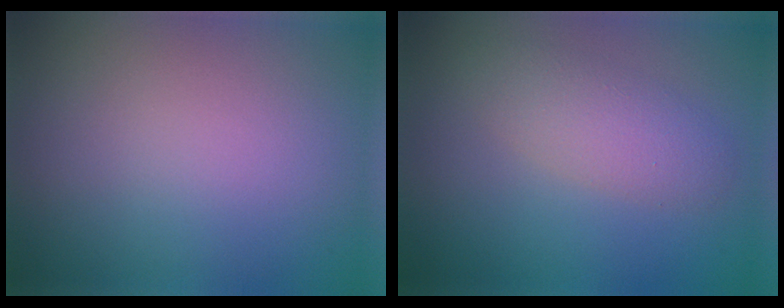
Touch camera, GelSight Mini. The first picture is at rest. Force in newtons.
{"total": 2.8, "press": 2.7, "slide": 0.3}